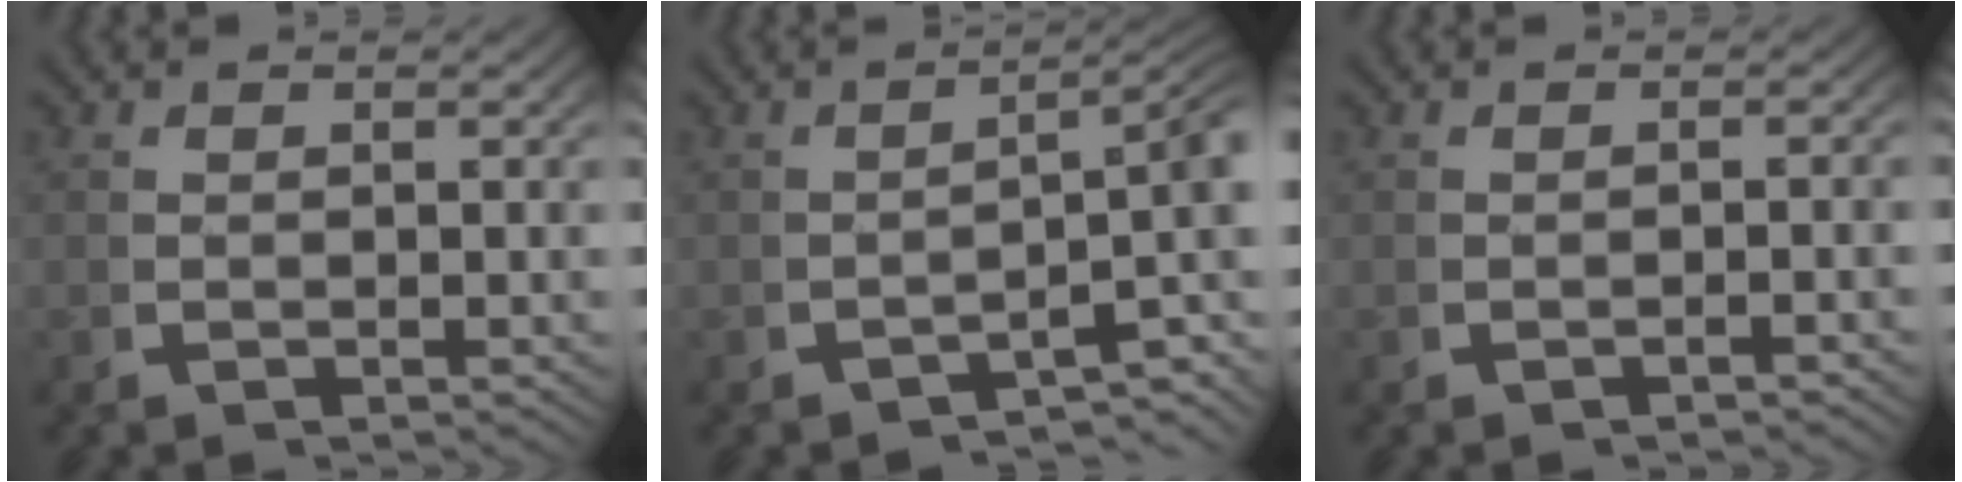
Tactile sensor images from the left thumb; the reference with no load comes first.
{"total": 7.1, "force": [-2.2, 3.4, 5.8], "torque": [-0.078, -0.003, -0.034]}
{"total": 1.1, "force": [-1.0, 0.0, 0.4], "torque": [-0.012, 0.003, -0.016]}